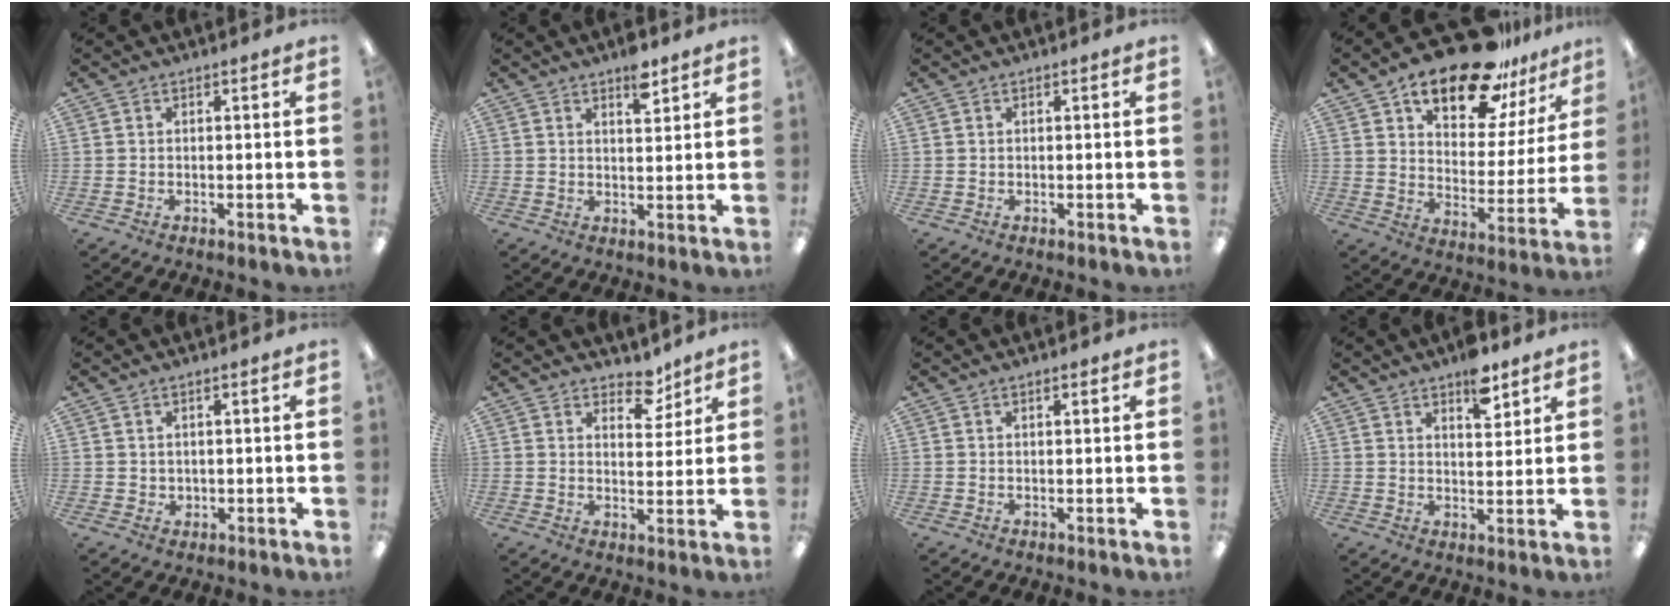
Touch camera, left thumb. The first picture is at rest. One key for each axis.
{"total": 5.8, "fx": 4.0, "fy": 2.2, "fz": 3.6, "tx": -0.039, "ty": -0.023, "tz": 0.063}
{"total": 0.0}
{"total": 19.8, "fx": 14.8, "fy": 8.0, "fz": 10.6, "tx": -0.164, "ty": -0.089, "tz": 0.250}
{"total": 1.5, "fx": 0.8, "fy": 1.3, "fz": 0.1, "tx": -0.004, "ty": 0.003, "tz": 0.014}
{"total": 6.6, "fx": 5.1, "fy": 3.4, "fz": 2.3, "tx": -0.014, "ty": -0.033, "tz": 0.085}
{"total": 1.1, "fx": 0.6, "fy": 0.2, "fz": 0.9, "tx": -0.019, "ty": 0.001, "tz": 0.010}
{"total": 7.7, "fx": 5.4, "fy": 3.3, "fz": 4.3, "tx": -0.049, "ty": -0.031, "tz": 0.090}